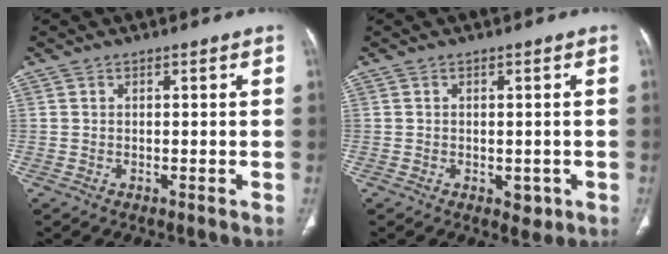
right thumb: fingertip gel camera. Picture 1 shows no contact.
{"total": 2.3, "force": [-0.7, 1.6, 1.5], "torque": [-0.006, -0.001, -0.003]}